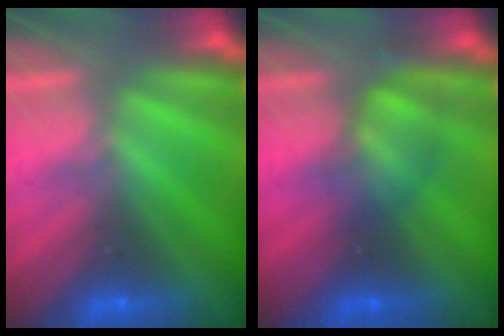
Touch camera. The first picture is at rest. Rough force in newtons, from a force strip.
{"total": 2.4}